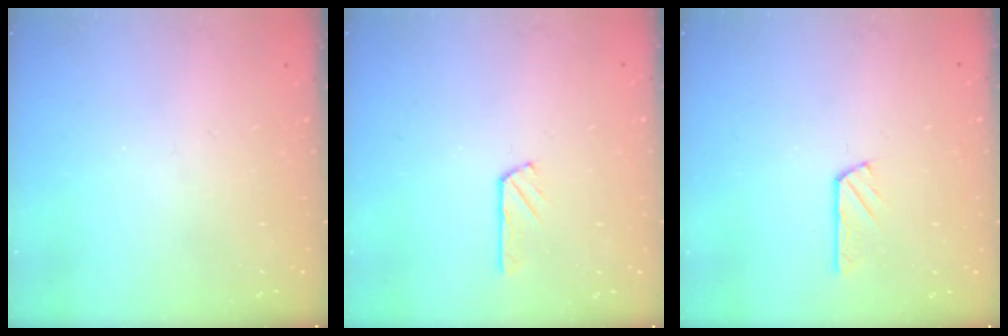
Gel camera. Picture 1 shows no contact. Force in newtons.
{"total": 2.8, "press": 2.8, "slide": 0.3}
{"total": 3.4, "press": 3.4, "slide": 0.4}